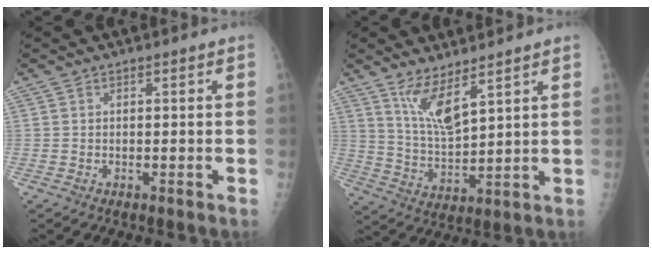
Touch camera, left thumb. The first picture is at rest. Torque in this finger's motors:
{"motor_torque": [0.11, 0.38, -0.18, -0.44, 0.00]}